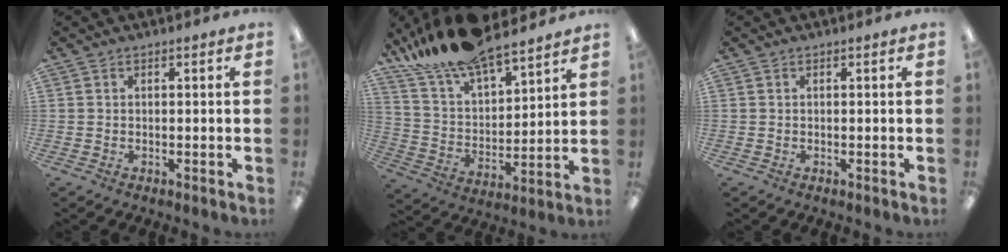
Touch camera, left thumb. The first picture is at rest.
{"total": 18.0, "force": [15.6, 5.2, 7.4], "torque": [-0.159, -0.095, 0.281]}
{"total": 0.0}